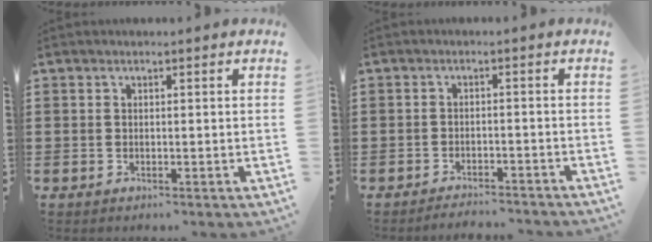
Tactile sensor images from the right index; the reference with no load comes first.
{"total": 2.3, "force": [-2.3, -0.1, 0.1], "torque": [-0.006, 0.002, -0.049]}